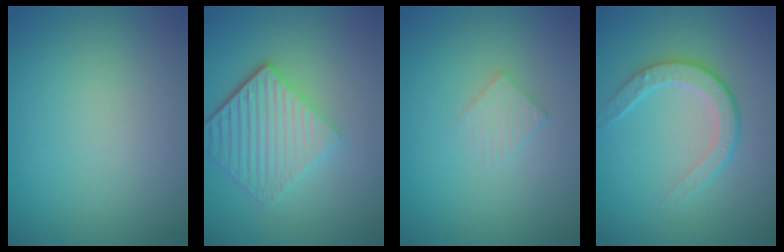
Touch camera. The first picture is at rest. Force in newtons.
{"total": 5.8, "press": 4.3, "slide": 3.9}
{"total": 1.4, "press": 1.4, "slide": 0.2}
{"total": 3.5, "press": 2.9, "slide": 2.0}